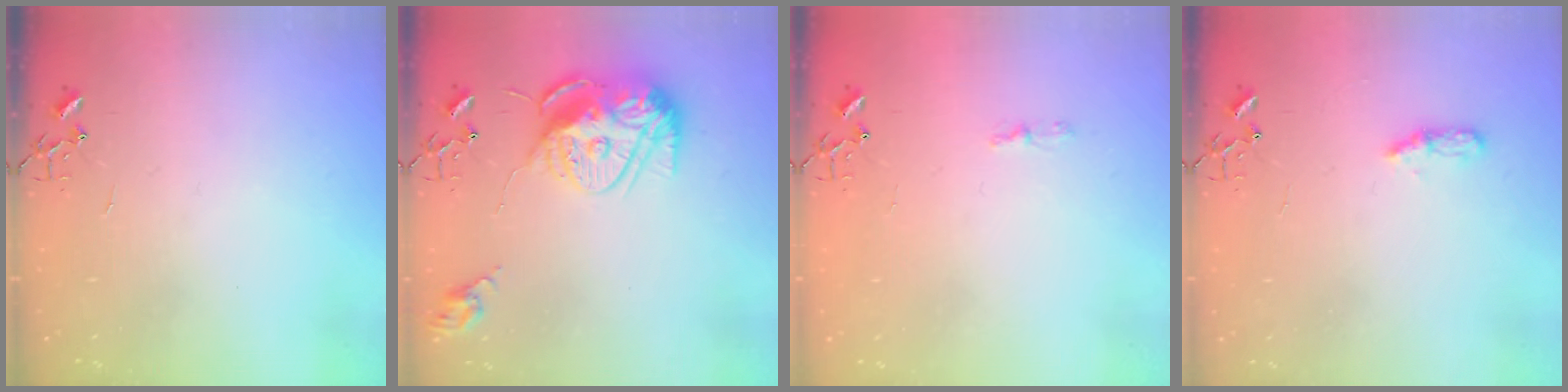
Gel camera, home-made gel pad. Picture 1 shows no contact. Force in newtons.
{"total": 14.9, "press": 14.8, "slide": 1.2}
{"total": 3.7, "press": 3.7, "slide": 0.5}
{"total": 4.9, "press": 4.8, "slide": 0.6}